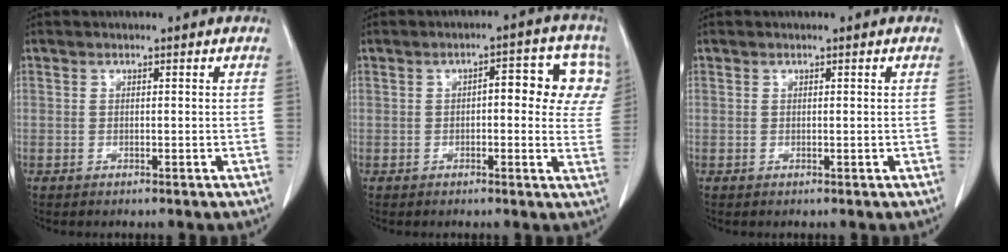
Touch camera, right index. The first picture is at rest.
{"total": 10.8, "force": [2.8, 4.5, 9.4], "torque": [-0.108, 0.029, 0.029]}
{"total": 0.0}